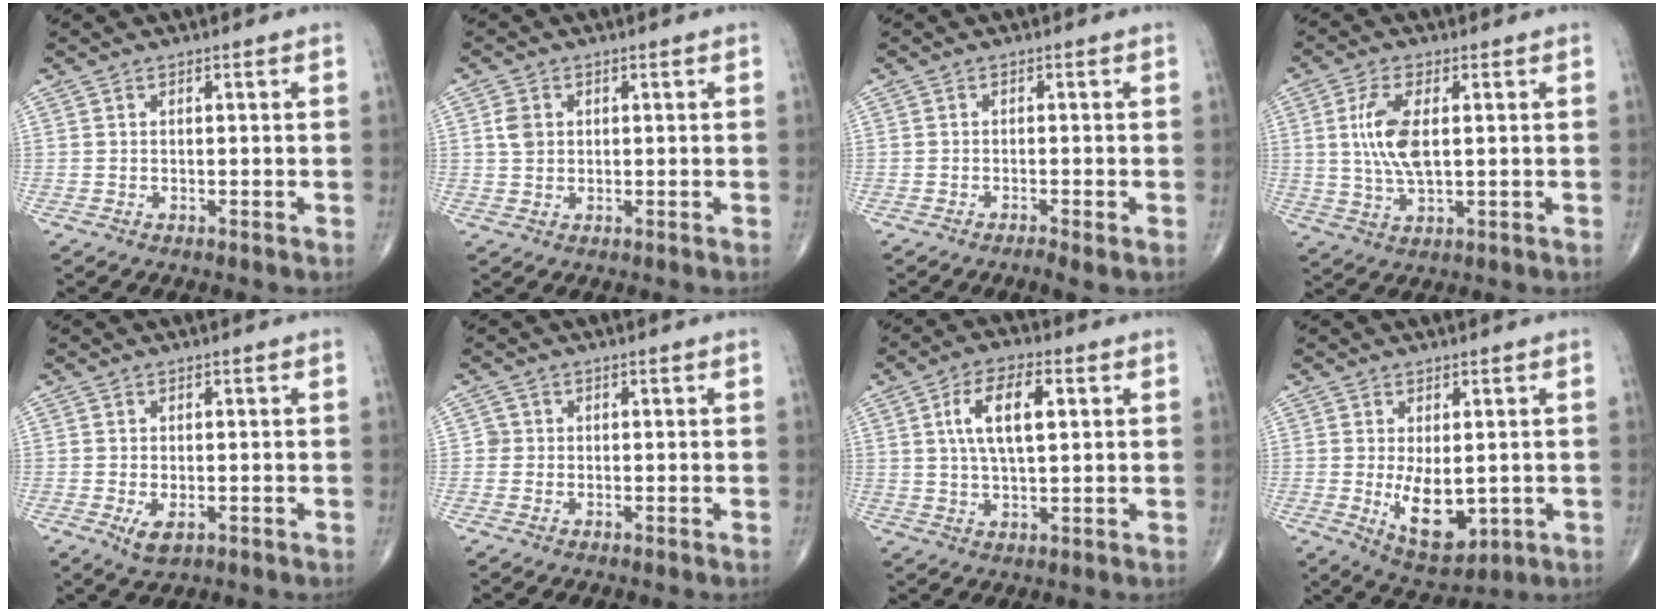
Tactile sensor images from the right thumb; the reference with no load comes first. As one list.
[{"total": 2.9, "force": [0.6, 2.3, 1.6], "torque": [-0.022, 0.001, 0.013]}, {"total": 1.8, "force": [-1.0, 0.1, 1.5], "torque": [-0.035, -0.001, -0.022]}, {"total": 8.8, "force": [1.3, 3.8, 7.9], "torque": [-0.168, -0.005, 0.027]}, {"total": 3.4, "force": [-1.1, 1.7, 2.7], "torque": [-0.046, -0.006, -0.012]}, {"total": 1.3, "force": [0.0, 1.3, 0.1], "torque": [0.007, 0.004, -0.003]}, {"total": 9.6, "force": [2.5, 4.1, 8.3], "torque": [-0.144, 0.000, 0.042]}, {"total": 9.1, "force": [-0.9, 4.7, 7.7], "torque": [-0.102, -0.019, 0.006]}]